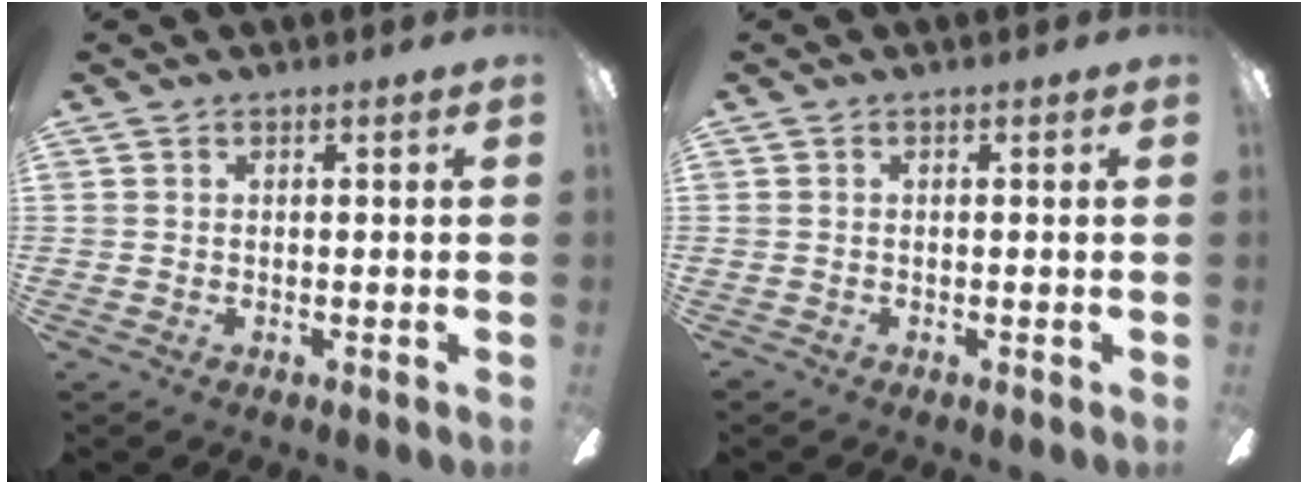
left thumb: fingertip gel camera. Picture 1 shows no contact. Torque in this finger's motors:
{"motor_torque": [-1.30, 1.68, 0.35, 0.16, 0.08]}